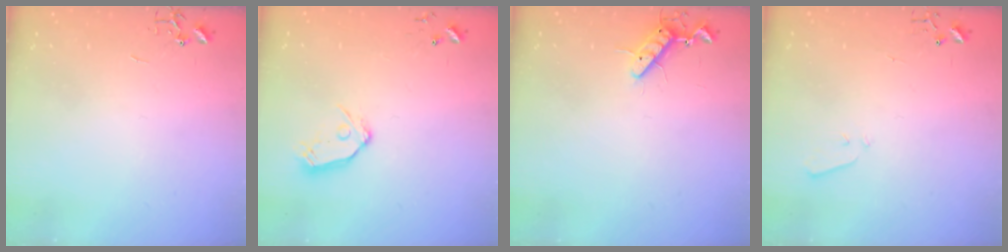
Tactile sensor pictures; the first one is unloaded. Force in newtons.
{"total": 9.2, "press": 9.1, "slide": 0.8}
{"total": 8.5, "press": 8.4, "slide": 1.5}
{"total": 3.3, "press": 3.2, "slide": 0.5}